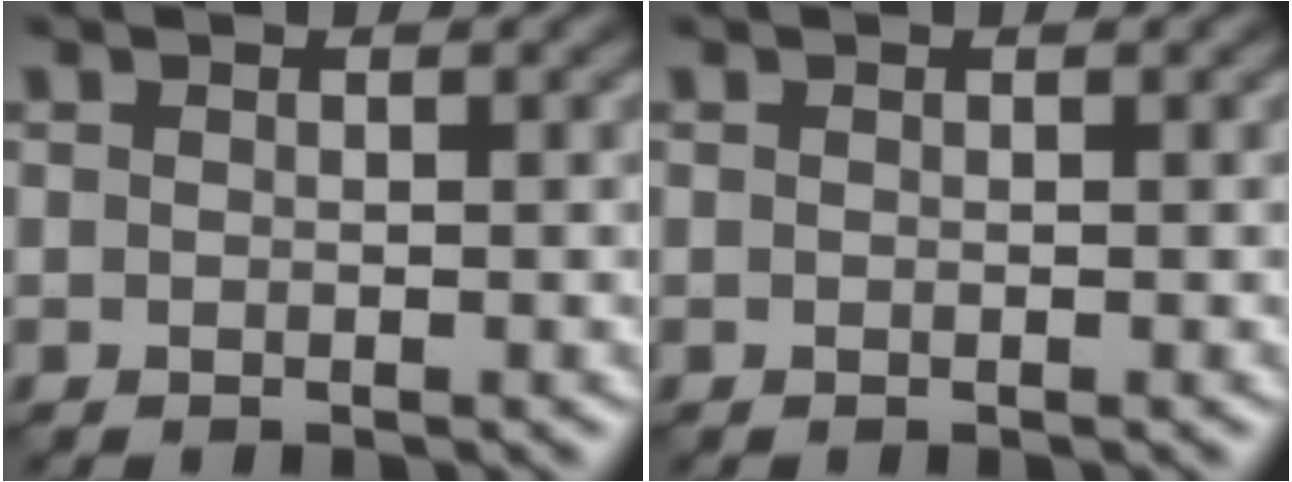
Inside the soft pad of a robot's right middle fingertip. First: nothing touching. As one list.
[{"total": 0.0}]